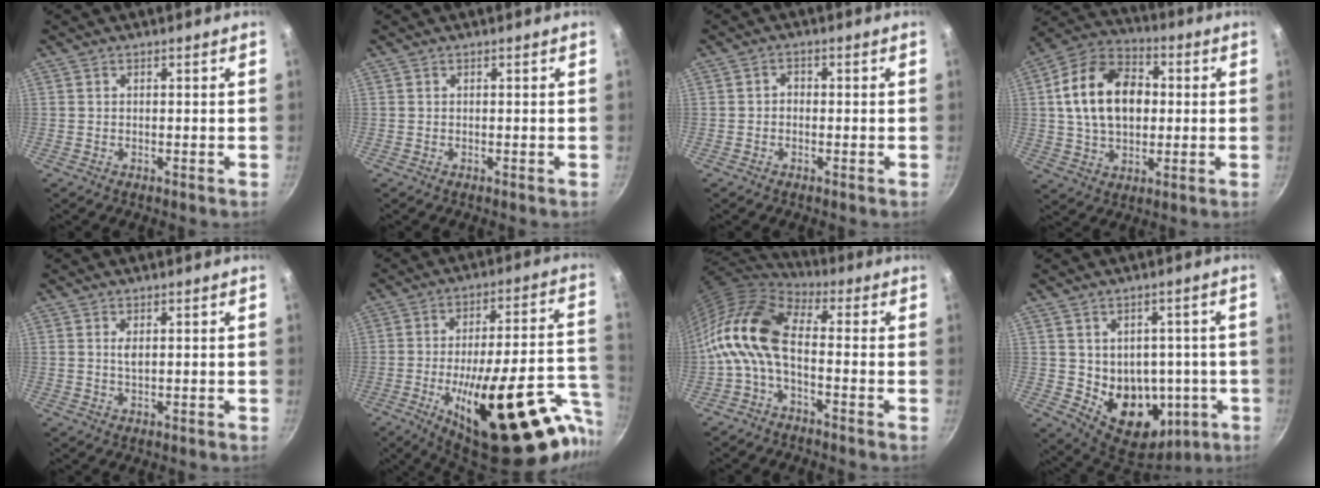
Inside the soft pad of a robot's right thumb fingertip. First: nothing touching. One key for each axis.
{"total": 0.0}
{"total": 1.8, "fx": -0.3, "fy": 1.4, "fz": 1.0, "tx": -0.012, "ty": 0.009, "tz": -0.008}
{"total": 17.5, "fx": 1.9, "fy": 12.0, "fz": 12.5, "tx": -0.186, "ty": 0.021, "tz": 0.021}
{"total": 1.8, "fx": 0.5, "fy": 0.8, "fz": 1.5, "tx": -0.028, "ty": -0.001, "tz": 0.012}
{"total": 31.3, "fx": -13.0, "fy": 10.6, "fz": 26.5, "tx": -0.333, "ty": 0.041, "tz": -0.184}
{"total": 12.7, "fx": -1.7, "fy": 6.4, "fz": 10.8, "tx": -0.213, "ty": 0.030, "tz": -0.051}
{"total": 14.2, "fx": -1.3, "fy": 11.3, "fz": 8.5, "tx": -0.077, "ty": -0.003, "tz": 0.008}